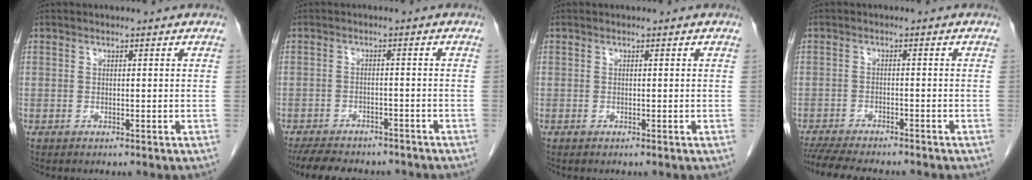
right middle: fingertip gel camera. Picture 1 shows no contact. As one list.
[{"total": 12.4, "force": [-10.6, 4.3, 4.8], "torque": [-0.094, -0.005, -0.142]}, {"total": 0.0}, {"total": 11.4, "force": [-10.0, 1.9, 5.1], "torque": [-0.078, -0.014, -0.146]}]